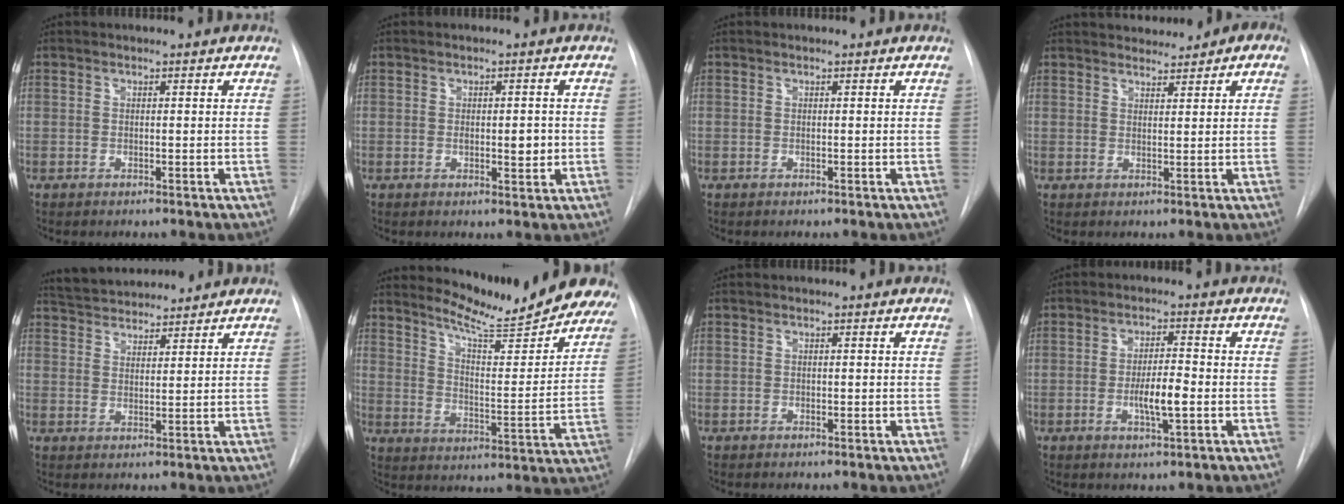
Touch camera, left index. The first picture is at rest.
{"total": 2.9, "force": [-0.7, 1.1, 2.6], "torque": [-0.037, -0.008, -0.008]}
{"total": 0.0}
{"total": 4.8, "force": [3.9, 1.7, 2.3], "torque": [-0.029, 0.013, 0.053]}
{"total": 7.7, "force": [7.4, 1.4, 1.6], "torque": [-0.032, 0.021, 0.123]}
{"total": 18.5, "force": [17.0, 1.7, 6.9], "torque": [-0.098, -0.071, 0.223]}
{"total": 0.6, "force": [-0.5, 0.1, 0.0], "torque": [0.005, -0.004, -0.009]}
{"total": 5.3, "force": [-1.8, 0.9, 4.9], "torque": [-0.091, -0.008, -0.029]}